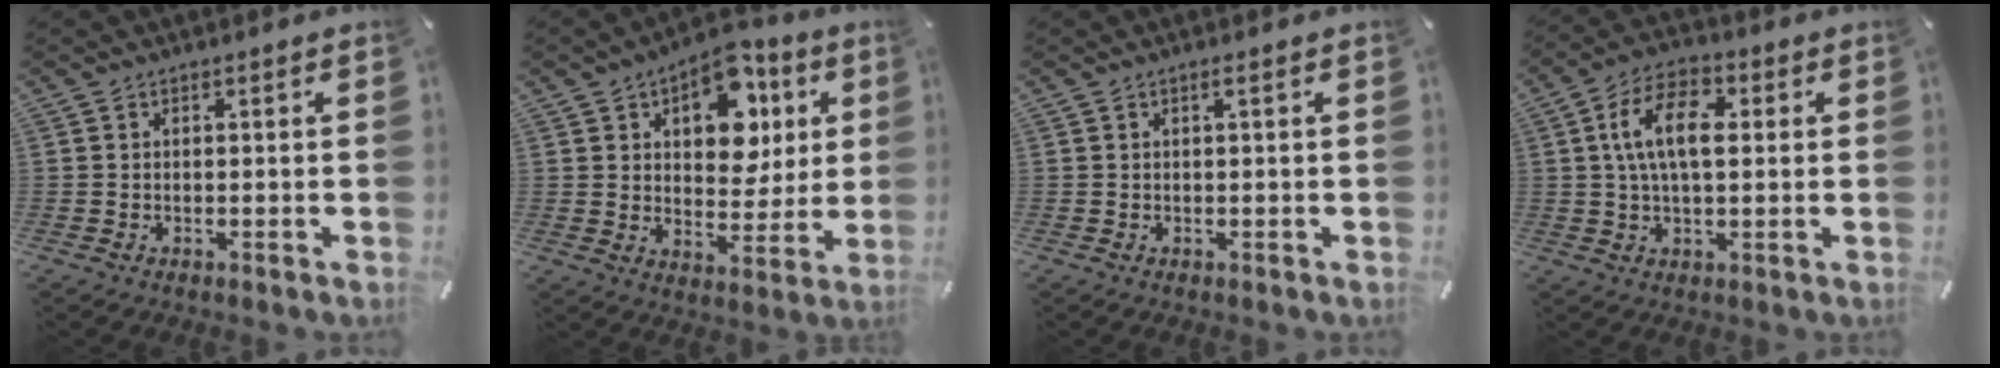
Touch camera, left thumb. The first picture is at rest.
{"total": 13.8, "force": [6.1, 9.1, 8.4], "torque": [-0.113, -0.025, 0.105]}
{"total": 0.9, "force": [0.2, -0.1, 0.8], "torque": [-0.016, 0.000, 0.003]}
{"total": 11.3, "force": [1.8, 6.1, 9.3], "torque": [-0.188, 0.010, 0.030]}